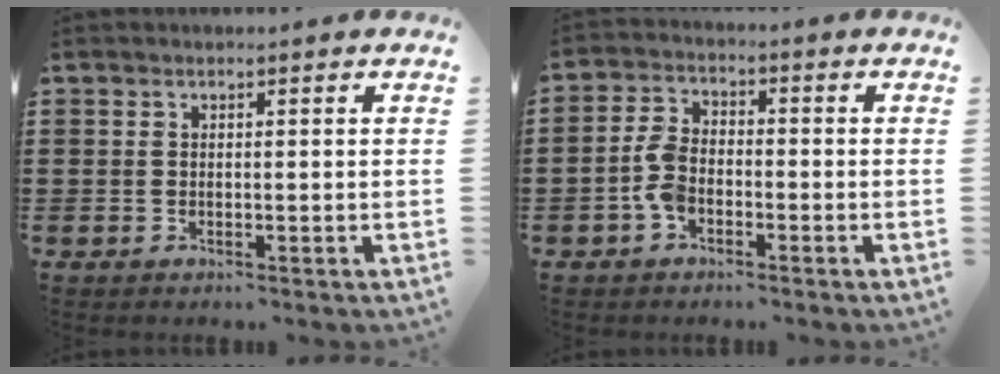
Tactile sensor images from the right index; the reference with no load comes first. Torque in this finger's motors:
{"motor_torque": [0.59, 0.38, 0.62, 0.14]}